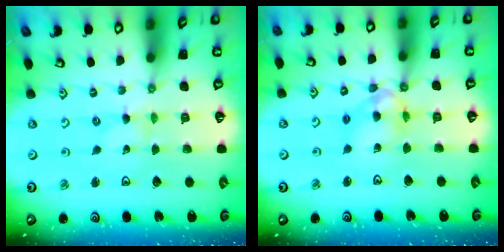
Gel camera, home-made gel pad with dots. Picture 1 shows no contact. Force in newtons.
{"total": 10.8, "press": 10.7, "slide": 1.3}